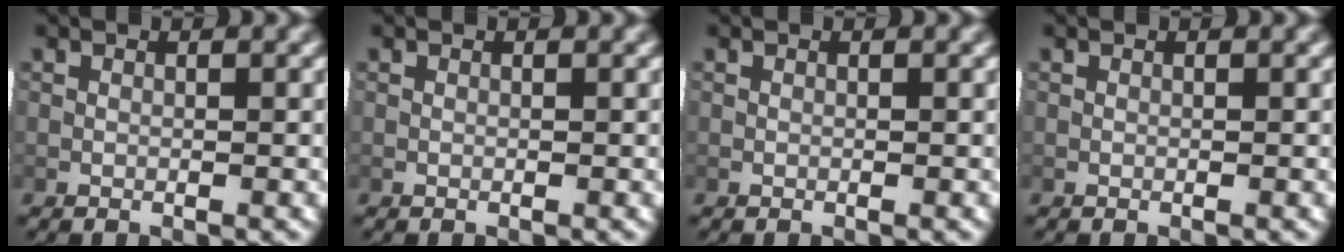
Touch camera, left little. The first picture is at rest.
{"total": 0.0}
{"total": 0.0}
{"total": 0.0}